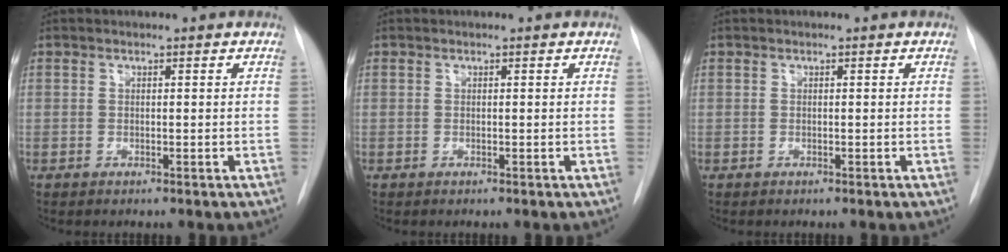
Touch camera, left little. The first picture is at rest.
{"total": 0.0}
{"total": 0.0}